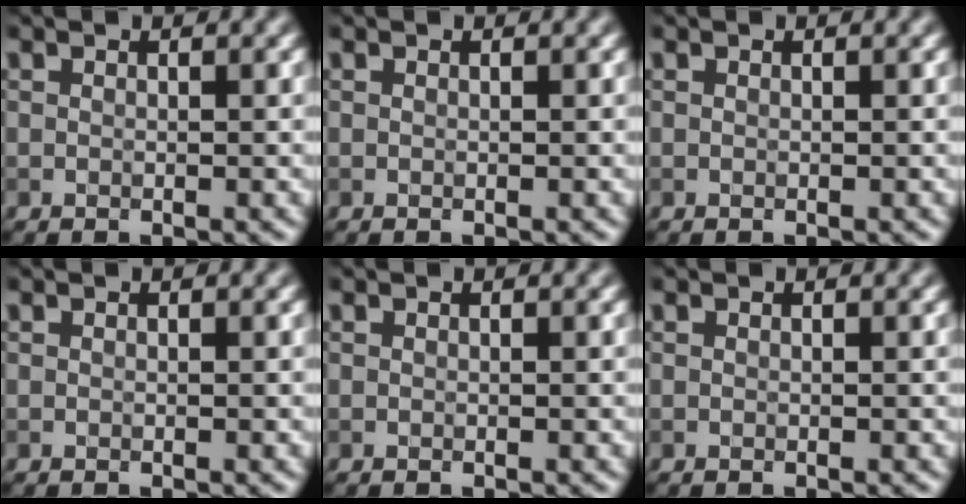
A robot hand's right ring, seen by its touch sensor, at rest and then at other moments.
{"total": 0.0}
{"total": 0.0}
{"total": 0.0}
{"total": 0.0}
{"total": 0.0}